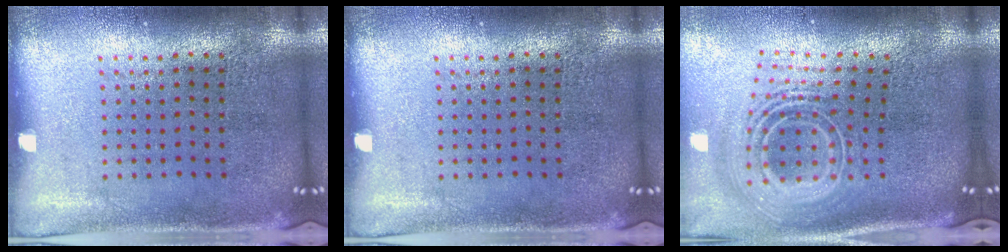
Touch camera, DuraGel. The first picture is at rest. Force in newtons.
{"total": 0.0}
{"total": 2.8, "press": 1.9, "slide": 2.1}